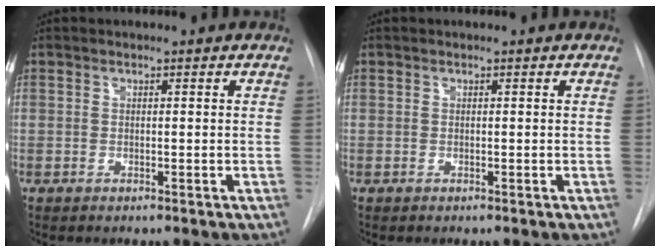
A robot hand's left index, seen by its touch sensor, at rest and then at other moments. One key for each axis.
{"total": 0.0}